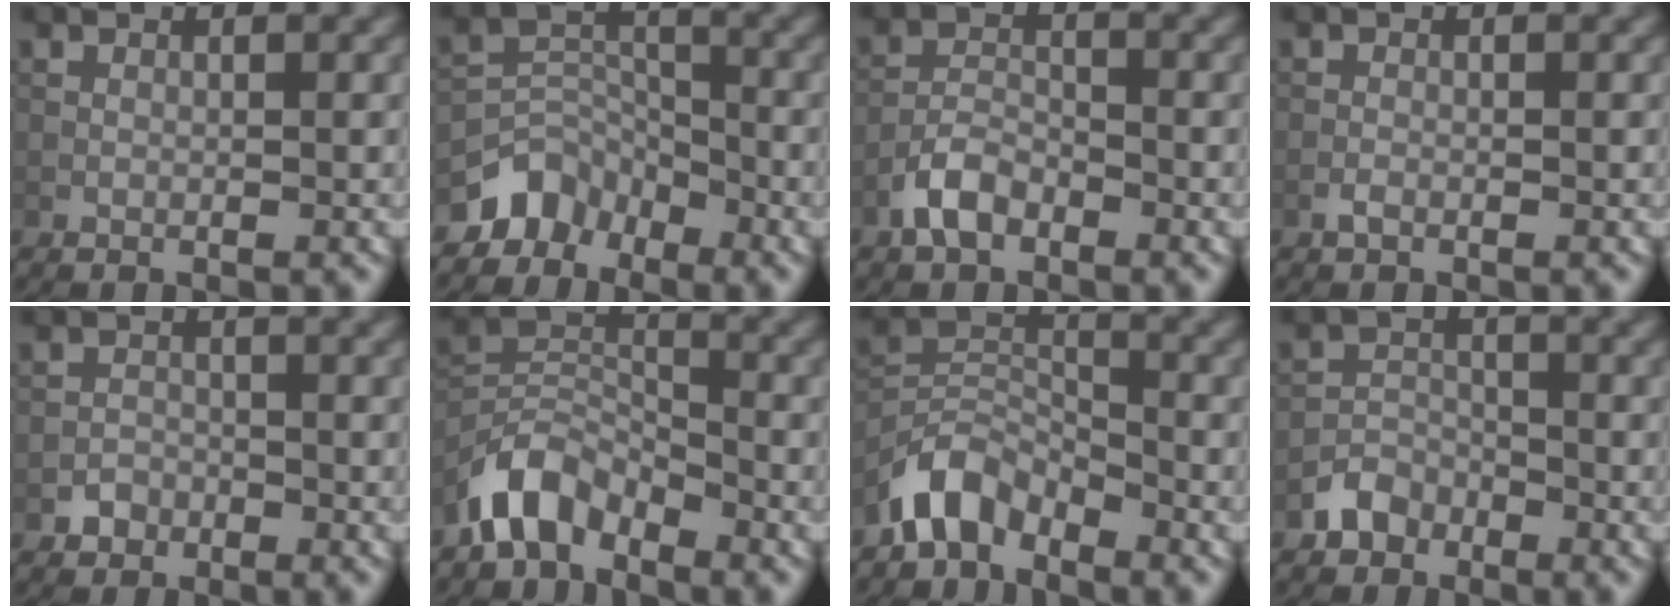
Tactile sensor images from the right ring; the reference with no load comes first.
{"total": 4.1, "force": [-3.3, 2.3, 0.6], "torque": [0.000, 0.002, -0.066]}
{"total": 3.2, "force": [-2.1, 1.6, 1.8], "torque": [-0.034, 0.008, -0.047]}
{"total": 0.7, "force": [-0.5, 0.3, 0.4], "torque": [-0.008, 0.000, -0.011]}
{"total": 1.3, "force": [-0.8, 1.0, 0.2], "torque": [0.004, 0.005, -0.015]}
{"total": 5.1, "force": [-4.0, 2.3, 2.2], "torque": [-0.038, 0.008, -0.088]}
{"total": 4.6, "force": [-3.7, 2.1, 1.8], "torque": [-0.030, 0.010, -0.082]}
{"total": 2.5, "force": [-1.8, 1.6, 0.5], "torque": [-0.002, 0.011, -0.037]}